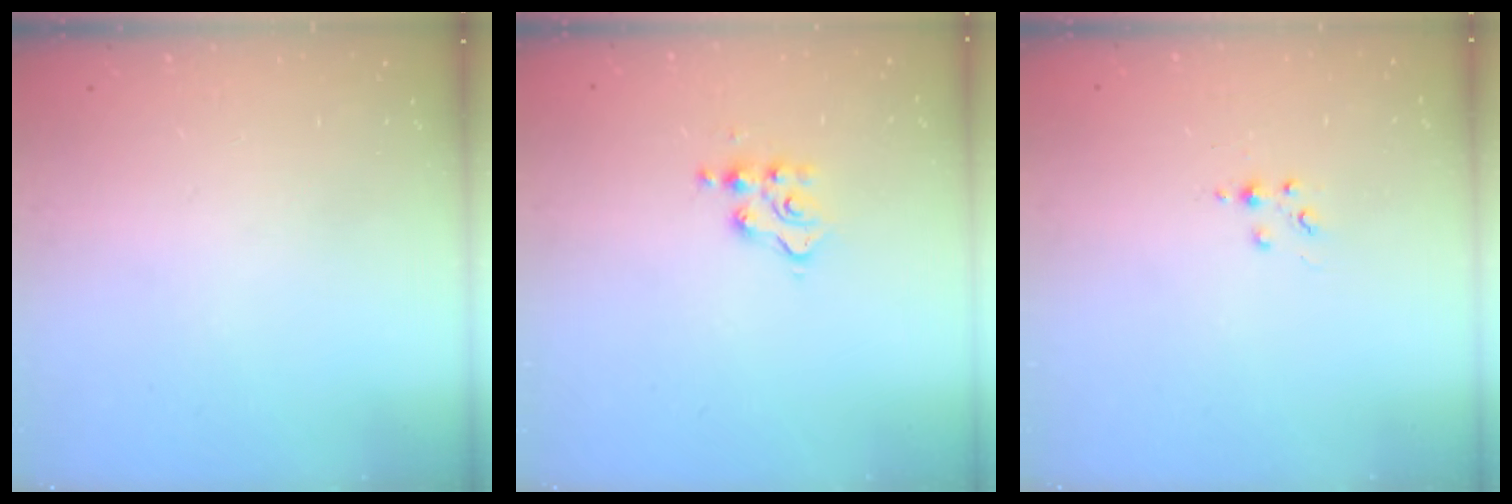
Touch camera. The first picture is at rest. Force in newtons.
{"total": 4.0, "press": 4.0, "slide": 0.5}
{"total": 3.3, "press": 3.2, "slide": 0.5}